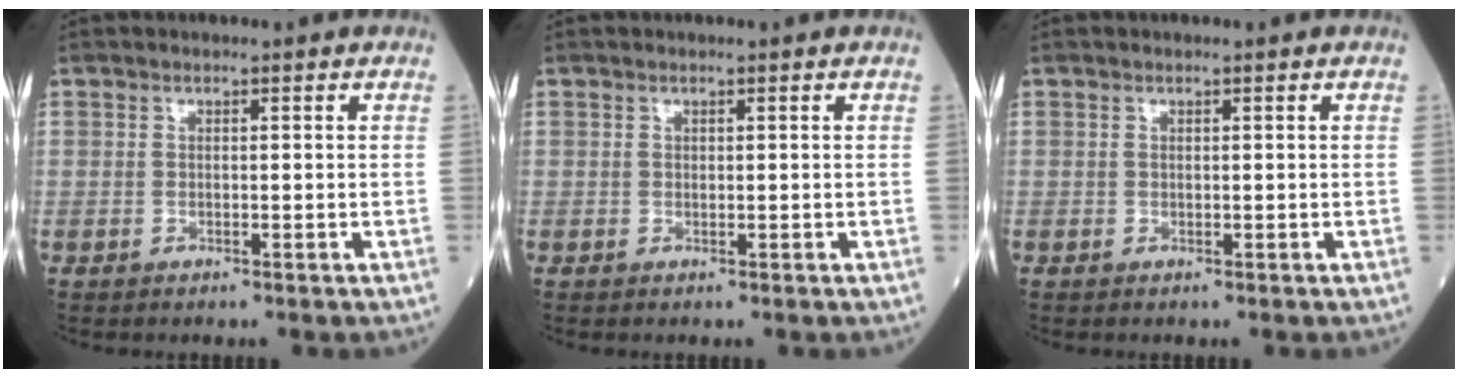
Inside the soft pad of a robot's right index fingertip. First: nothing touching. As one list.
[{"total": 0.0}, {"total": 0.0}]